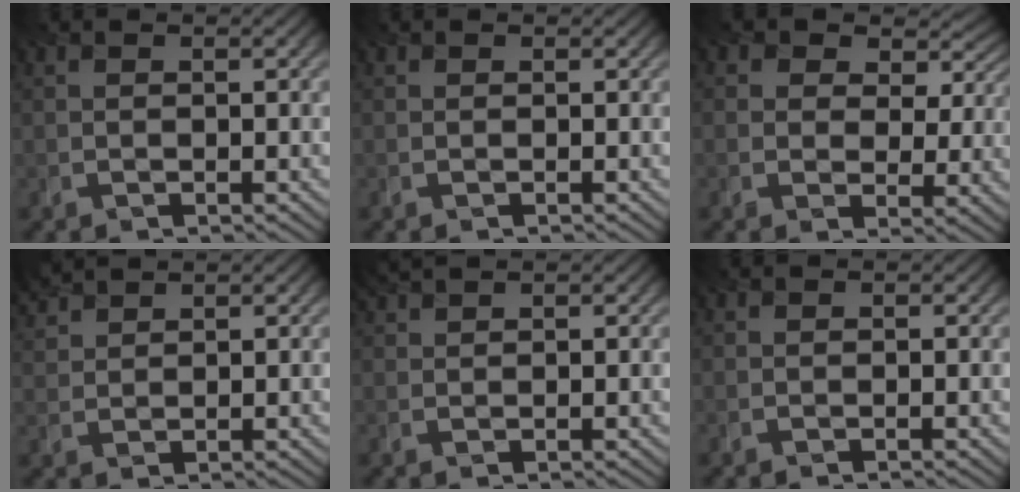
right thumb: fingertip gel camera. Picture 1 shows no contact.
{"total": 0.0}
{"total": 7.9, "force": [3.7, 5.5, 4.3], "torque": [-0.088, 0.001, 0.049]}
{"total": 3.3, "force": [3.0, 0.9, 1.0], "torque": [-0.032, 0.015, 0.067]}
{"total": 1.8, "force": [1.7, 0.2, 0.6], "torque": [-0.017, 0.009, 0.037]}
{"total": 0.0}